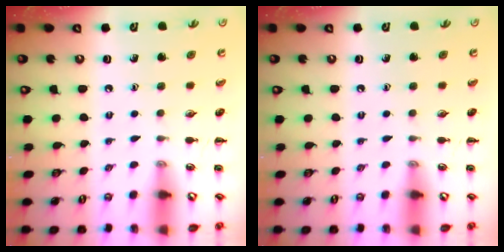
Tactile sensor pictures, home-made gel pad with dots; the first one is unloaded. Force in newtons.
{"total": 0.0}